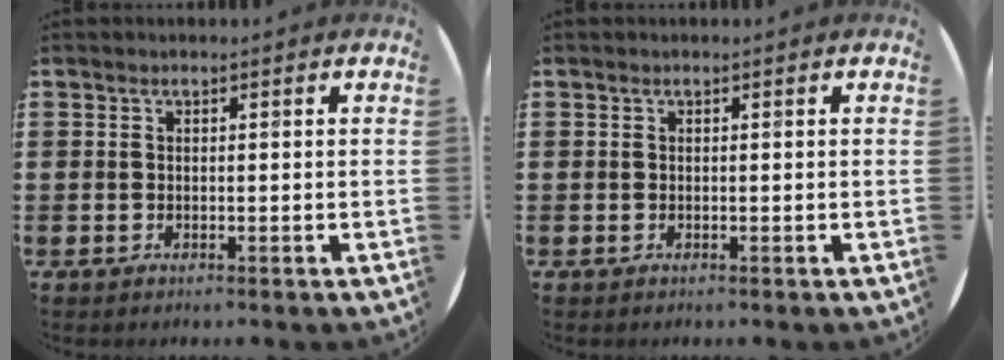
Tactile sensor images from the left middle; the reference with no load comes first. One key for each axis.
{"total": 0.0}